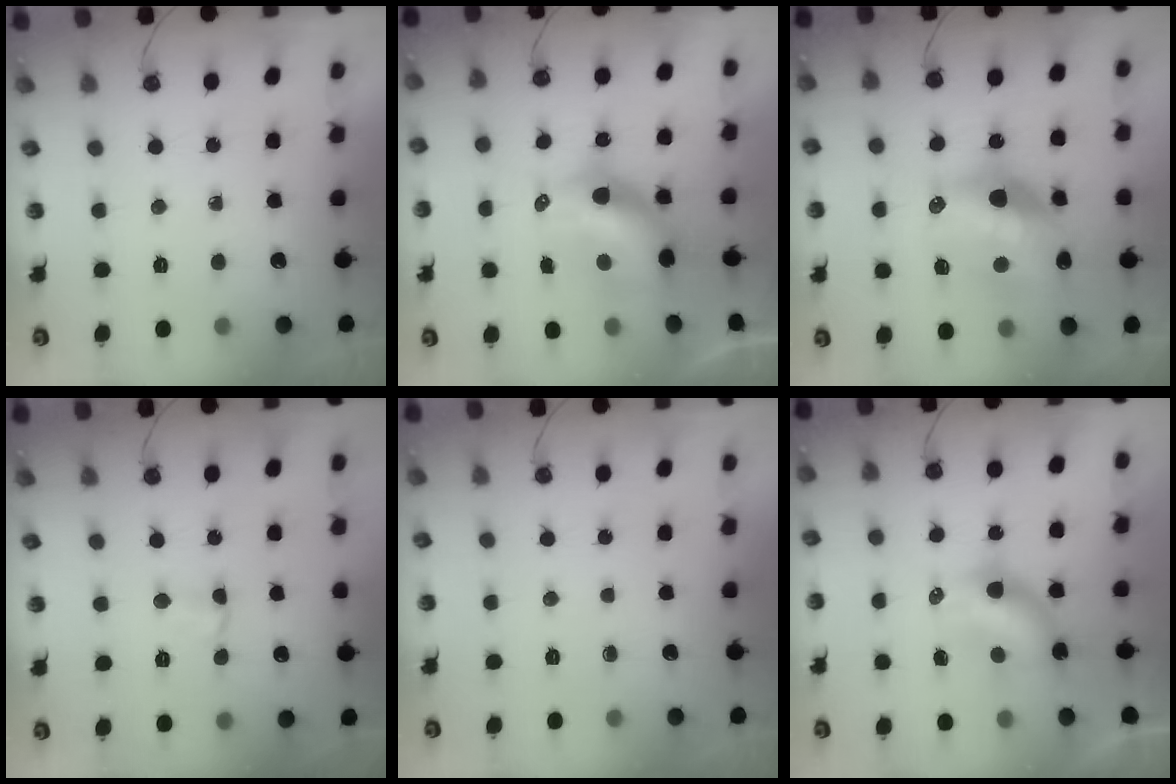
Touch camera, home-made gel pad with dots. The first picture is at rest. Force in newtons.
{"total": 10.8, "press": 10.8, "slide": 0.8}
{"total": 17.1, "press": 16.9, "slide": 2.7}
{"total": 1.9, "press": 1.9, "slide": 0.3}
{"total": 0.0}
{"total": 6.9, "press": 6.7, "slide": 1.5}